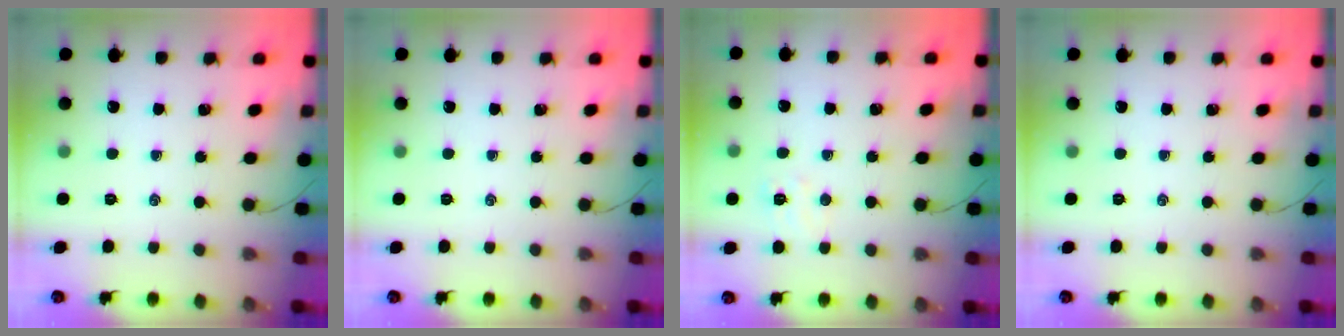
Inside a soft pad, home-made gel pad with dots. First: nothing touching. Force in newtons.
{"total": 0.0}
{"total": 4.6, "press": 4.5, "slide": 1.0}
{"total": 0.0}